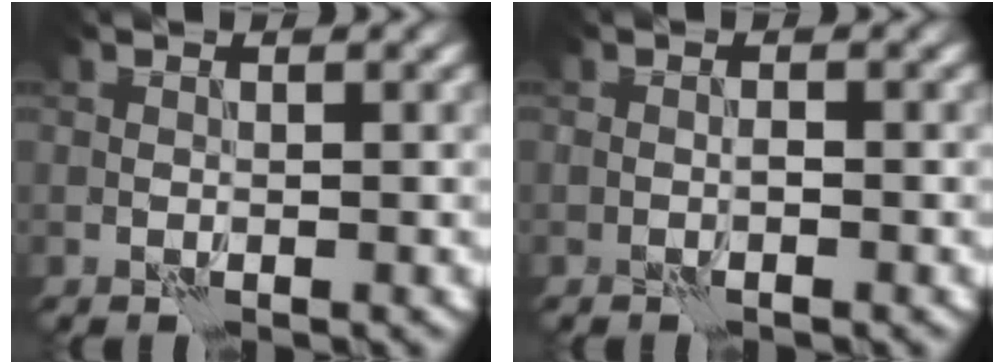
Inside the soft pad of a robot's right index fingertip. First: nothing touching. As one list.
[{"total": 0.7, "force": [0.2, -0.7, -0.2], "torque": [0.005, 0.001, 0.007]}]